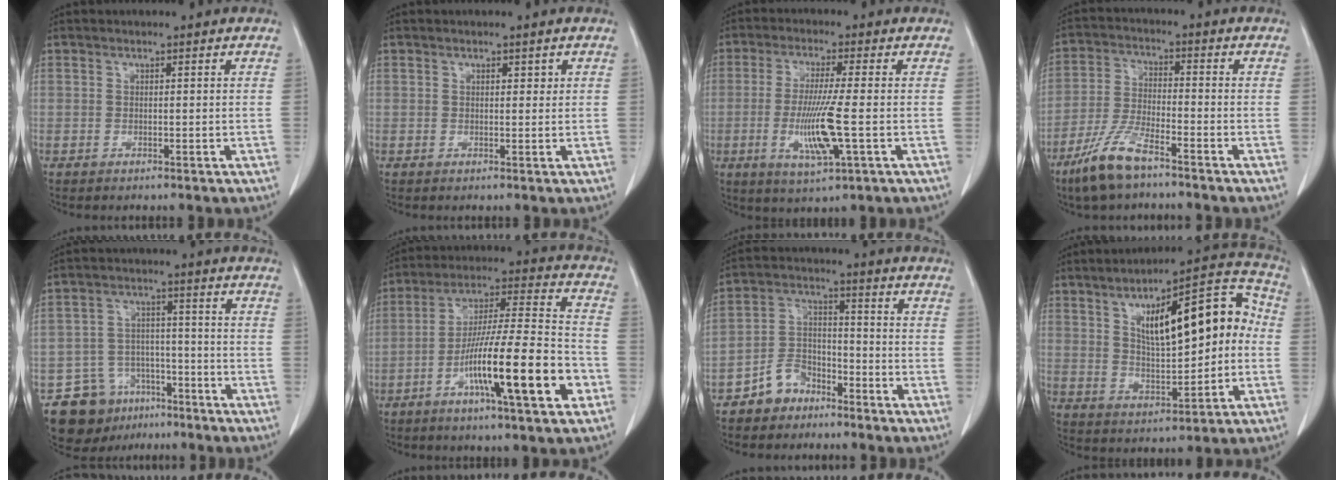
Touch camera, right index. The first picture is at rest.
{"total": 1.1, "force": [0.5, 0.6, 0.8], "torque": [-0.010, -0.002, 0.005]}
{"total": 9.1, "force": [-1.9, 0.0, 8.9], "torque": [-0.180, -0.018, -0.036]}
{"total": 8.7, "force": [-6.2, 1.8, 5.8], "torque": [-0.129, -0.017, -0.122]}
{"total": 10.6, "force": [-6.9, 7.5, 2.7], "torque": [-0.051, 0.031, -0.105]}
{"total": 18.0, "force": [-7.0, 1.2, 16.5], "torque": [-0.283, -0.005, -0.117]}
{"total": 6.5, "force": [-4.8, 3.9, 1.8], "torque": [-0.037, 0.011, -0.090]}
{"total": 16.8, "force": [2.7, 5.3, 15.7], "torque": [-0.226, 0.041, 0.045]}